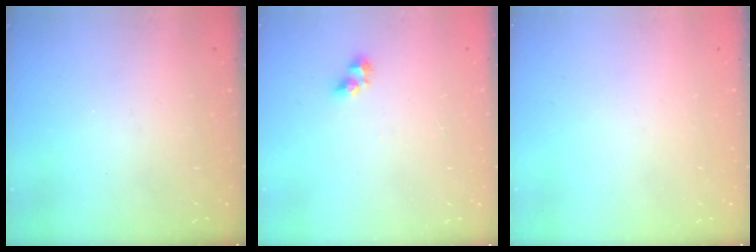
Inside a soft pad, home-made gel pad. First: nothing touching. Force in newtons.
{"total": 3.7, "press": 3.7, "slide": 0.3}
{"total": 0.0}